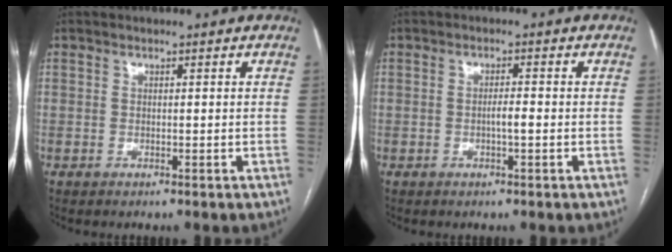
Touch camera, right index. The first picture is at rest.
{"total": 1.9, "force": [-0.5, 0.1, 1.8], "torque": [-0.031, 0.002, -0.009]}